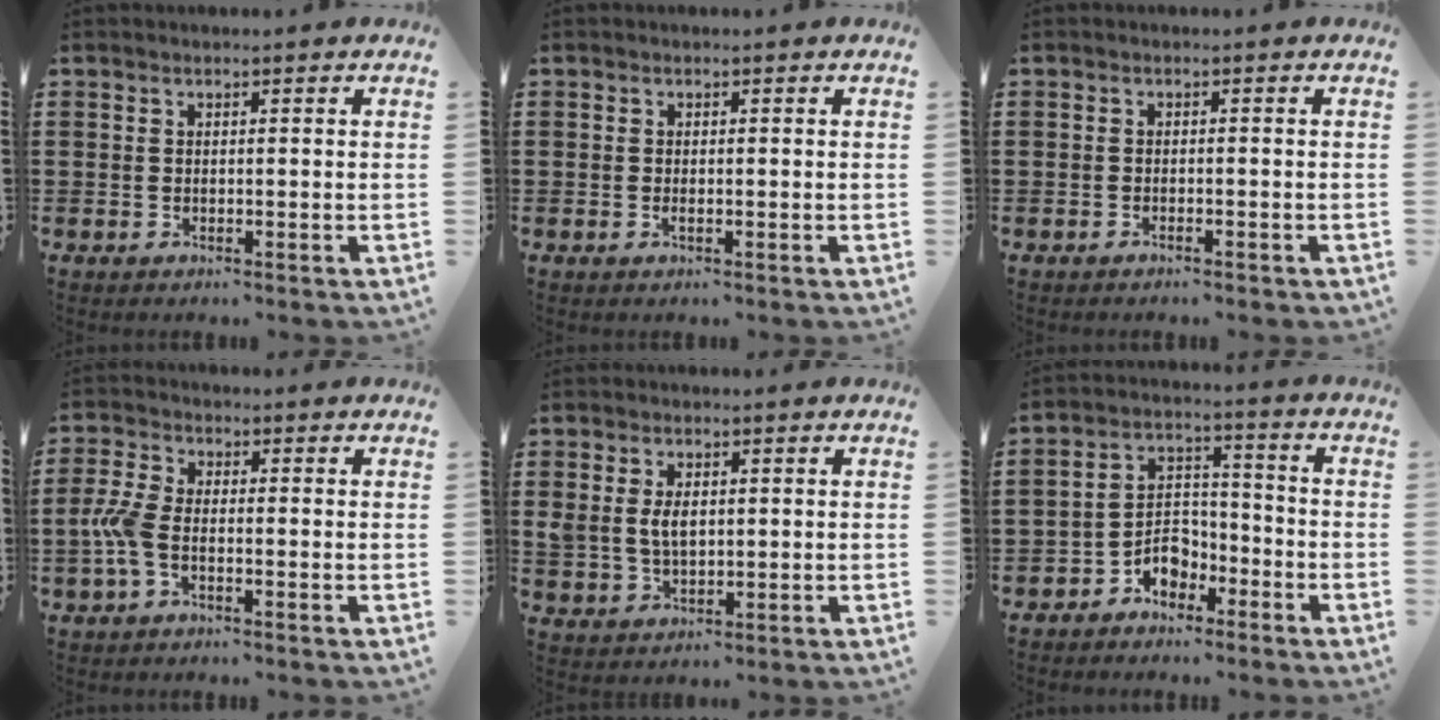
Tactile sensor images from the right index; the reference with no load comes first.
{"total": 0.6, "force": [-0.2, 0.0, 0.6], "torque": [-0.011, -0.006, -0.002]}
{"total": 0.8, "force": [-0.8, 0.0, 0.3], "torque": [-0.008, -0.001, -0.015]}
{"total": 5.0, "force": [-1.4, 2.2, 4.2], "torque": [-0.109, -0.006, -0.035]}
{"total": 4.4, "force": [0.7, 2.7, 3.4], "torque": [-0.080, 0.009, 0.009]}
{"total": 5.1, "force": [-3.8, 3.1, 1.6], "torque": [-0.034, 0.013, -0.074]}